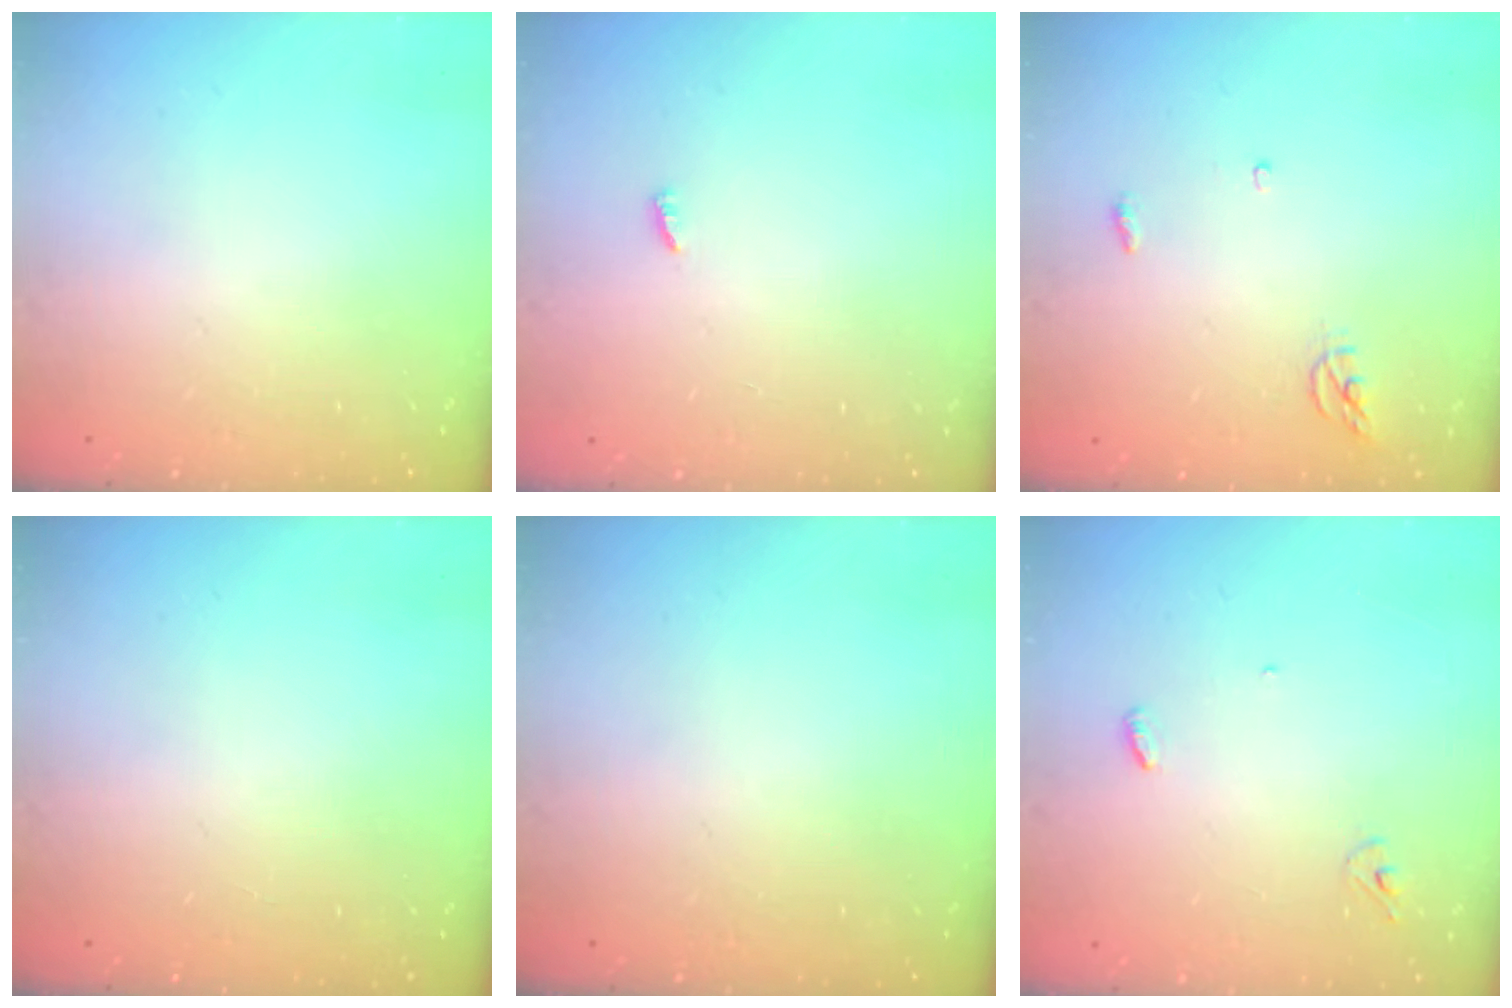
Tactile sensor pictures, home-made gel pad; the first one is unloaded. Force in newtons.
{"total": 1.9, "press": 1.9, "slide": 0.3}
{"total": 3.5, "press": 3.5, "slide": 0.2}
{"total": 0.0}
{"total": 0.0}
{"total": 3.5, "press": 3.5, "slide": 0.3}